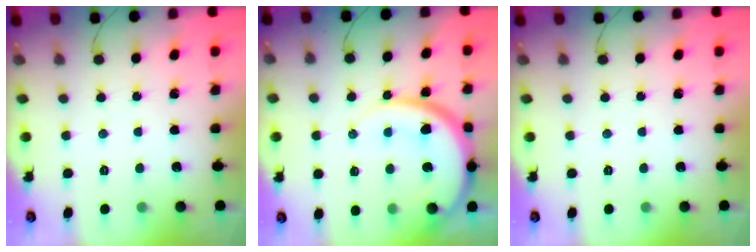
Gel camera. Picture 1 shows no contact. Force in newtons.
{"total": 13.9, "press": 13.8, "slide": 1.4}
{"total": 0.0}